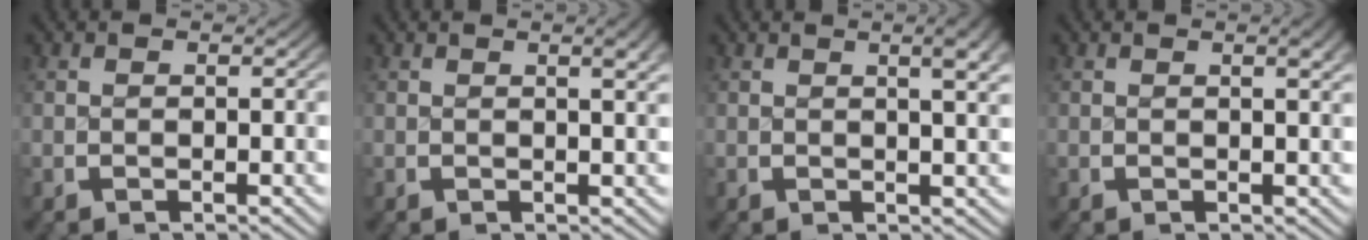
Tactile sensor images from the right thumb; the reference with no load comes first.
{"total": 2.0, "force": [0.9, 0.5, 1.7], "torque": [-0.018, 0.004, 0.011]}
{"total": 3.8, "force": [1.6, 1.2, 3.3], "torque": [-0.030, 0.008, 0.021]}
{"total": 1.4, "force": [0.6, 0.3, 1.2], "torque": [-0.014, 0.002, 0.008]}